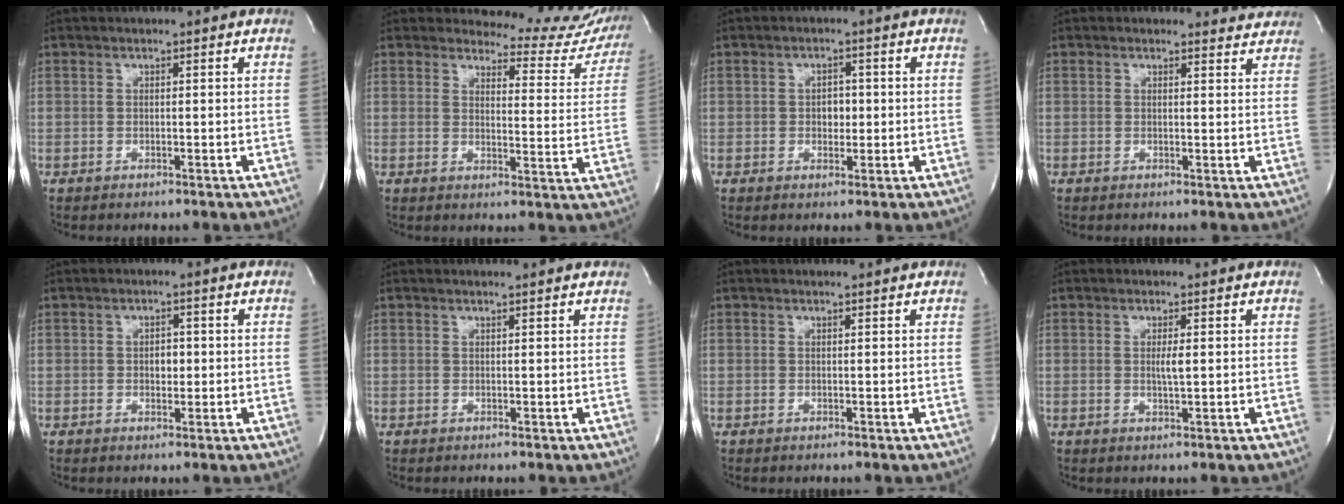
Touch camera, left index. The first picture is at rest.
{"total": 14.3, "force": [14.0, 3.1, 0.6], "torque": [0.025, -0.090, 0.129]}
{"total": 2.5, "force": [-0.1, 1.7, 1.8], "torque": [-0.023, 0.000, -0.001]}
{"total": 3.3, "force": [3.1, 1.1, -0.3], "torque": [0.008, -0.015, 0.014]}
{"total": 2.1, "force": [-0.1, 1.4, 1.6], "torque": [-0.024, -0.001, -0.001]}
{"total": 1.9, "force": [1.8, 0.0, 0.6], "torque": [-0.014, 0.005, 0.020]}
{"total": 0.7, "force": [0.7, 0.0, 0.1], "torque": [-0.010, -0.001, 0.007]}
{"total": 1.8, "force": [0.1, 0.1, 1.8], "torque": [-0.035, -0.004, 0.001]}